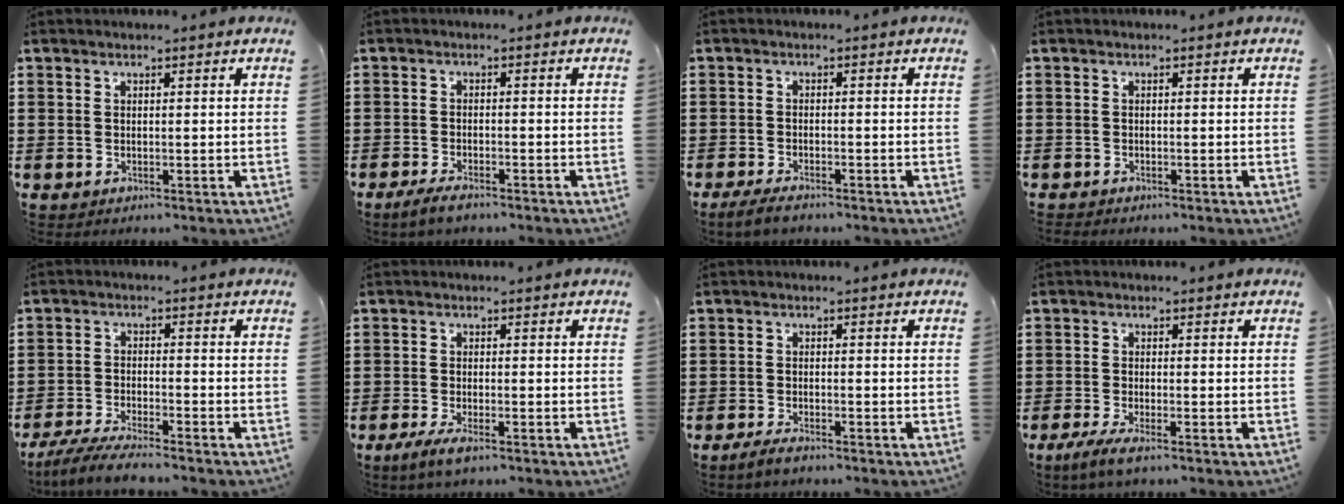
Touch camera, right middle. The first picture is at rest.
{"total": 2.4, "force": [-1.8, 0.6, 1.5], "torque": [-0.033, 0.001, -0.035]}
{"total": 2.3, "force": [-1.9, 0.6, 1.3], "torque": [-0.036, -0.003, -0.040]}
{"total": 0.6, "force": [-0.5, 0.1, 0.0], "torque": [-0.001, -0.001, -0.012]}
{"total": 4.8, "force": [-4.5, 0.0, 1.7], "torque": [-0.042, -0.012, -0.088]}
{"total": 2.9, "force": [-1.9, 0.4, 2.1], "torque": [-0.050, -0.006, -0.037]}
{"total": 1.9, "force": [-1.5, 0.4, 1.1], "torque": [-0.026, -0.001, -0.031]}
{"total": 2.9, "force": [-2.1, 0.1, 2.0], "torque": [-0.048, -0.009, -0.042]}